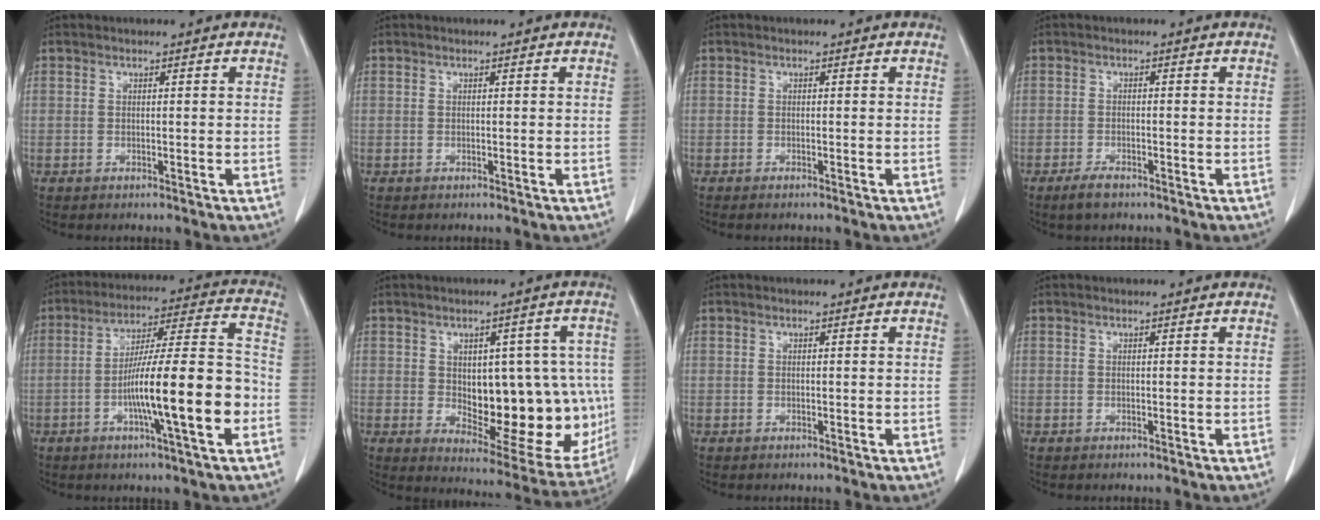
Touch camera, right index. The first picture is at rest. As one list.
[{"total": 0.0}, {"total": 0.5, "force": [-0.4, 0.1, 0.4], "torque": [-0.006, 0.001, -0.006]}, {"total": 2.5, "force": [-1.7, 1.1, 1.4], "torque": [-0.028, 0.001, -0.026]}, {"total": 16.0, "force": [-4.6, 0.7, 15.3], "torque": [-0.250, 0.009, -0.073]}, {"total": 17.4, "force": [-0.6, 8.8, 15.0], "torque": [-0.185, 0.011, 0.024]}, {"total": 0.0}, {"total": 0.0}]